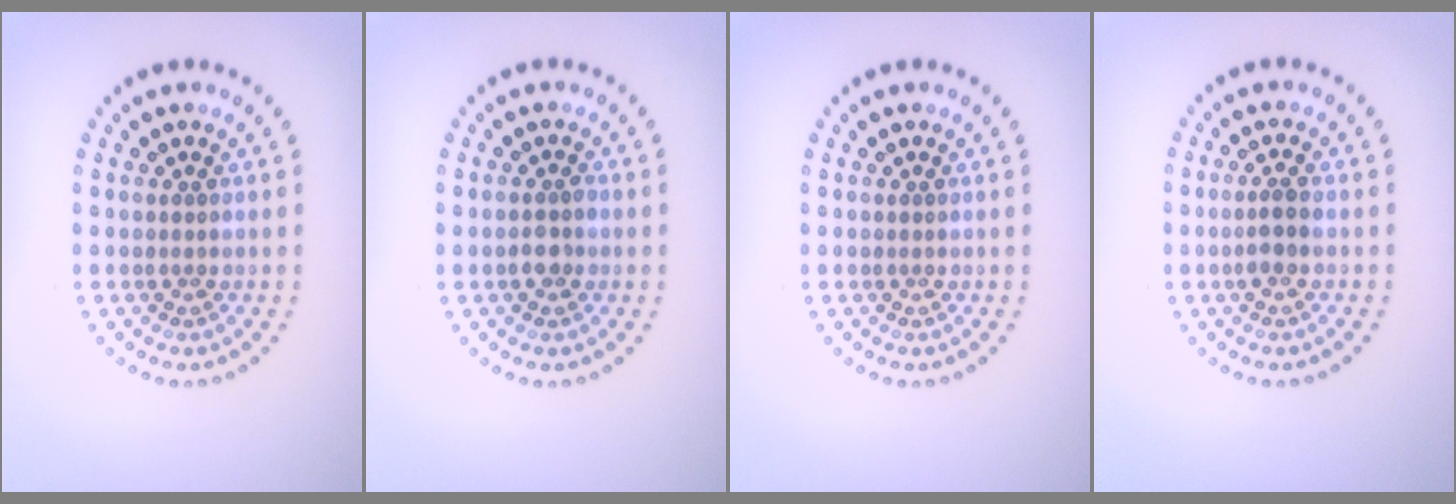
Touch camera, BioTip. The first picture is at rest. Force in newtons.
{"total": 1.3, "press": 1.2, "slide": 0.5}
{"total": 0.0}
{"total": 1.7, "press": 1.4, "slide": 0.8}